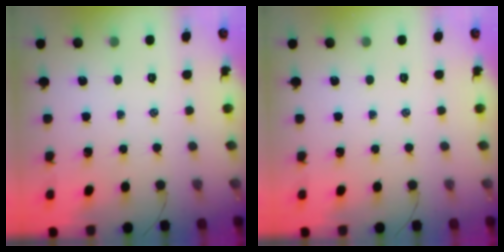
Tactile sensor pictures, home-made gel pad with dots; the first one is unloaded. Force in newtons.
{"total": 0.0}